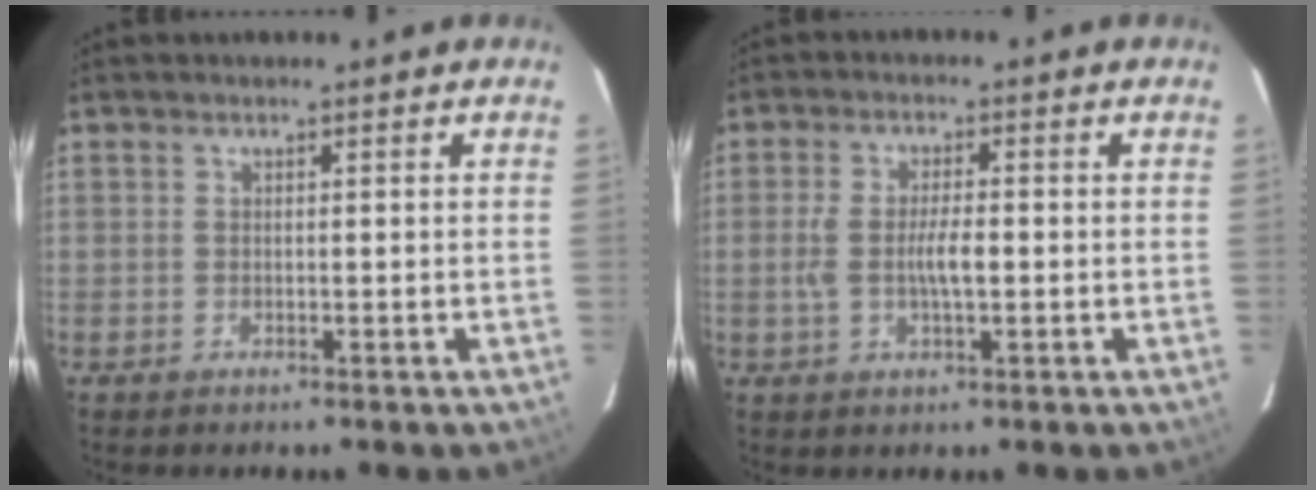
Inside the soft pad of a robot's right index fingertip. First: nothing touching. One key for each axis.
{"total": 5.5, "fx": -0.7, "fy": 1.7, "fz": 5.2, "tx": -0.102, "ty": 0.001, "tz": -0.012}